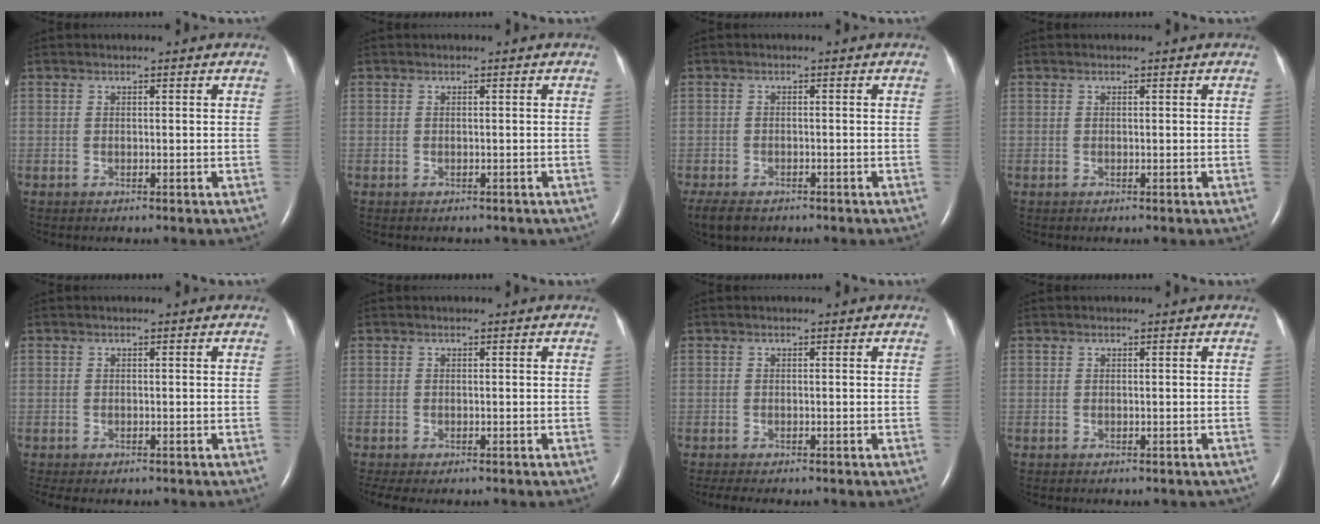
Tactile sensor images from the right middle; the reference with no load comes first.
{"total": 1.7, "force": [-1.4, 0.9, 0.5], "torque": [-0.011, -0.001, -0.012]}
{"total": 6.0, "force": [-4.4, 2.9, 2.8], "torque": [-0.052, -0.010, -0.067]}
{"total": 0.0}
{"total": 2.7, "force": [-2.1, 1.2, 1.1], "torque": [-0.015, -0.005, -0.024]}
{"total": 3.4, "force": [-2.6, 1.3, 1.9], "torque": [-0.031, -0.011, -0.036]}
{"total": 3.6, "force": [-2.9, 1.0, 1.9], "torque": [-0.029, -0.011, -0.038]}
{"total": 2.1, "force": [-1.7, 0.8, 0.8], "torque": [-0.010, -0.003, -0.017]}